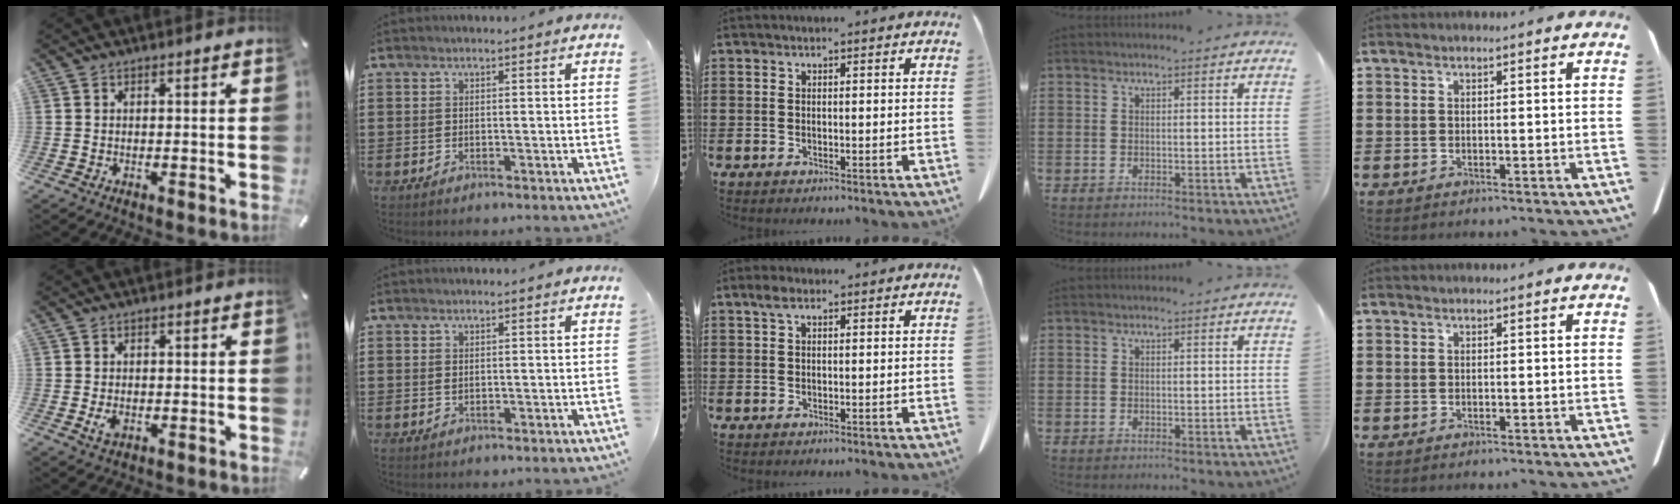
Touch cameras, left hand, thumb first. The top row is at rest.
{"thumb": {"total": 2.6, "force": [-0.6, 1.7, 1.9], "torque": [-0.047, -0.004, -0.013]}, "index": {"total": 0.6, "force": [0.1, 0.4, 0.4], "torque": [-0.010, 0.002, 0.002]}, "middle": {"total": 1.8, "force": [0.6, 0.9, 1.4], "torque": [-0.031, 0.007, 0.011]}}